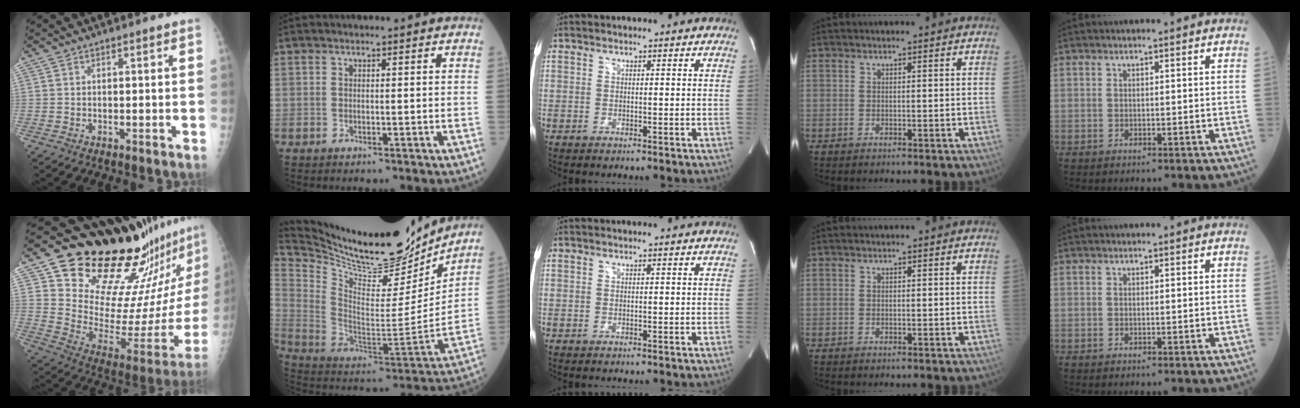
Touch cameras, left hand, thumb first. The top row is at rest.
{"thumb": {"total": 28.1, "force": [22.6, 8.1, 14.6], "torque": [-0.187, -0.169, 0.333]}, "index": {"total": 26.9, "force": [24.0, 5.7, 10.8], "torque": [-0.209, -0.055, 0.370]}}